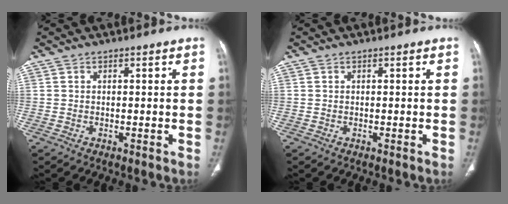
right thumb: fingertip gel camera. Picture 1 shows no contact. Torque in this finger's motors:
{"motor_torque": [0.00, 0.00, 0.22, -0.16, 0.00]}